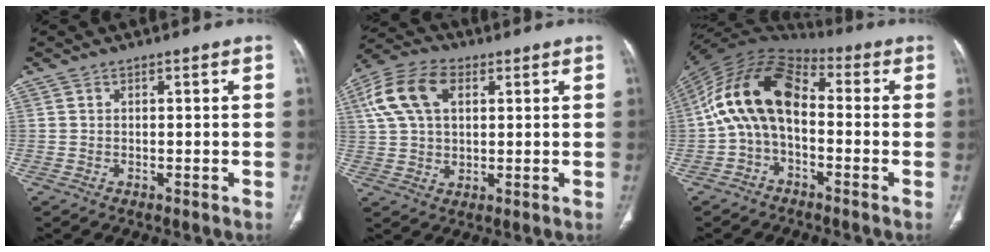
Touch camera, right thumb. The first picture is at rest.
{"total": 12.6, "force": [4.1, 7.9, 9.0], "torque": [-0.176, 0.013, 0.075]}
{"total": 14.5, "force": [-0.6, 8.7, 11.6], "torque": [-0.206, 0.047, -0.024]}